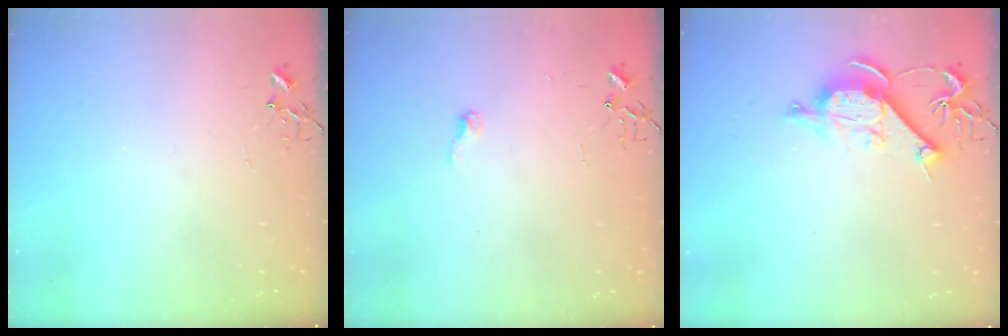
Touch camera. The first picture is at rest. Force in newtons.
{"total": 4.4, "press": 4.4, "slide": 0.4}
{"total": 10.4, "press": 10.4, "slide": 1.2}